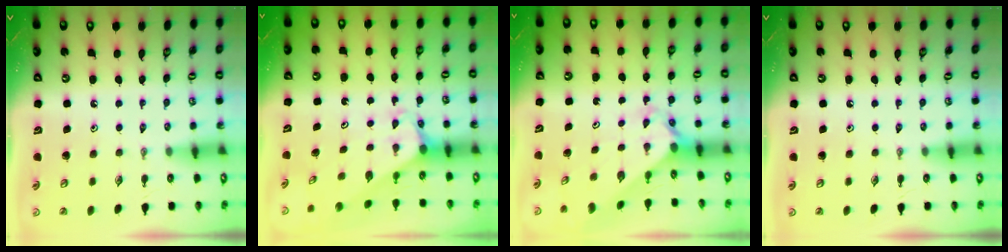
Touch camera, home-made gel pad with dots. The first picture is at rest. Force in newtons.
{"total": 1.9, "press": 1.9, "slide": 0.1}
{"total": 2.4, "press": 2.3, "slide": 0.2}
{"total": 0.0}